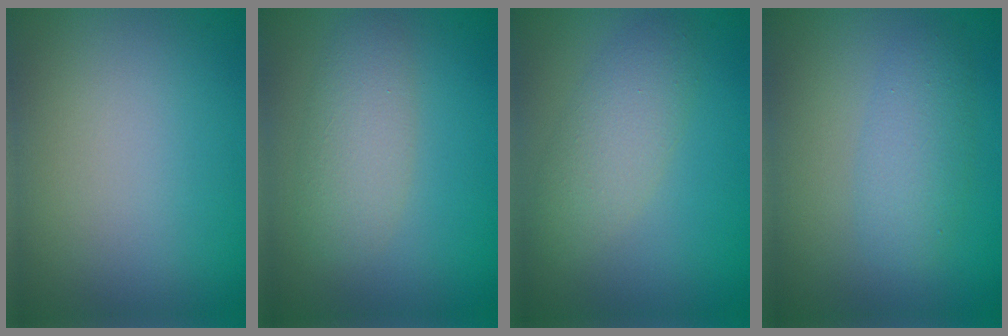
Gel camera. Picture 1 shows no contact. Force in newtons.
{"total": 3.2, "press": 3.2, "slide": 0.2}
{"total": 3.3, "press": 3.3, "slide": 0.0}
{"total": 3.0, "press": 3.0, "slide": 0.1}